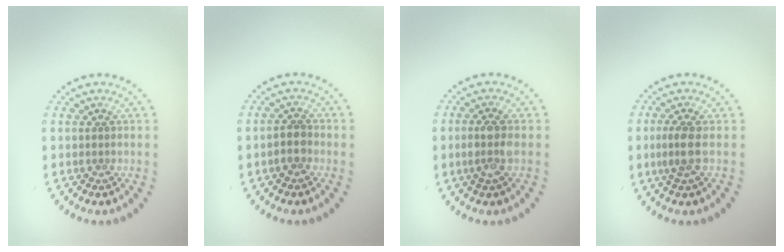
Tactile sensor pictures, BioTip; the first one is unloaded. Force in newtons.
{"total": 1.8, "press": 1.6, "slide": 0.8}
{"total": 2.3, "press": 2.1, "slide": 1.1}
{"total": 2.0, "press": 1.8, "slide": 1.0}